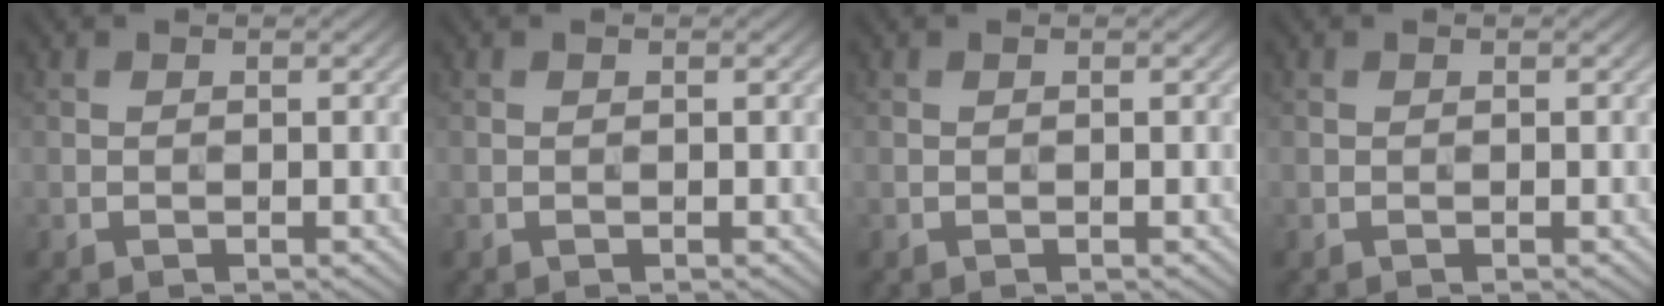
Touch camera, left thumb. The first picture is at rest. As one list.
[{"total": 0.0}, {"total": 0.0}, {"total": 0.0}]